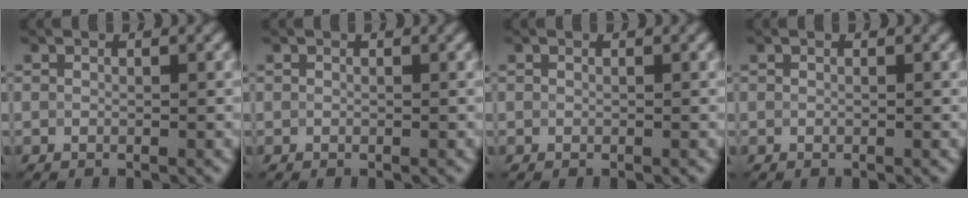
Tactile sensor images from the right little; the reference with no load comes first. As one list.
[{"total": 0.0}, {"total": 0.0}, {"total": 0.0}]